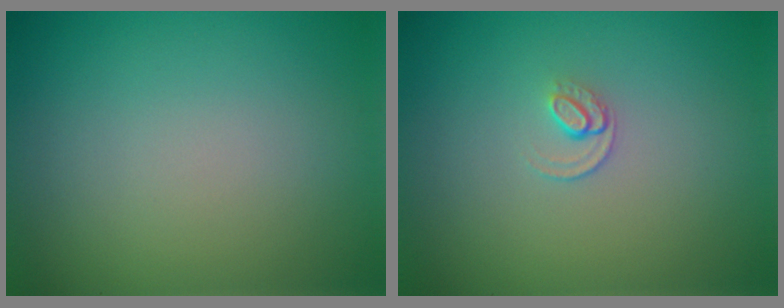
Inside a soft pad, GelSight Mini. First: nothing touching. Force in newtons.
{"total": 1.0, "press": 0.6, "slide": 0.8}